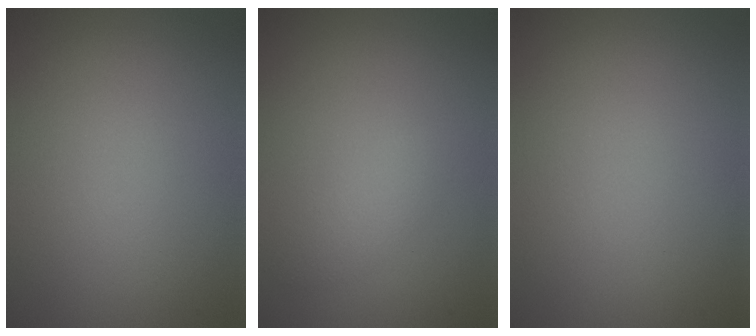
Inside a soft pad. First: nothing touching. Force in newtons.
{"total": 1.4, "press": 1.4, "slide": 0.1}
{"total": 0.0}